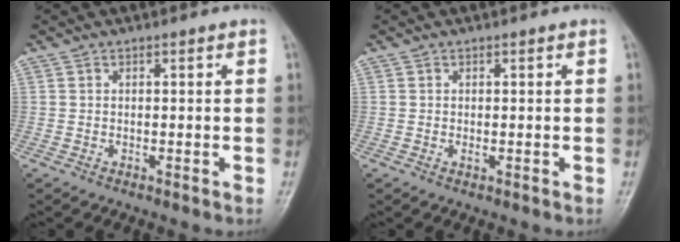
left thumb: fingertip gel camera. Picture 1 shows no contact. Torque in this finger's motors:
{"motor_torque": [-0.12, -0.11, -0.11, -0.02, 0.00]}